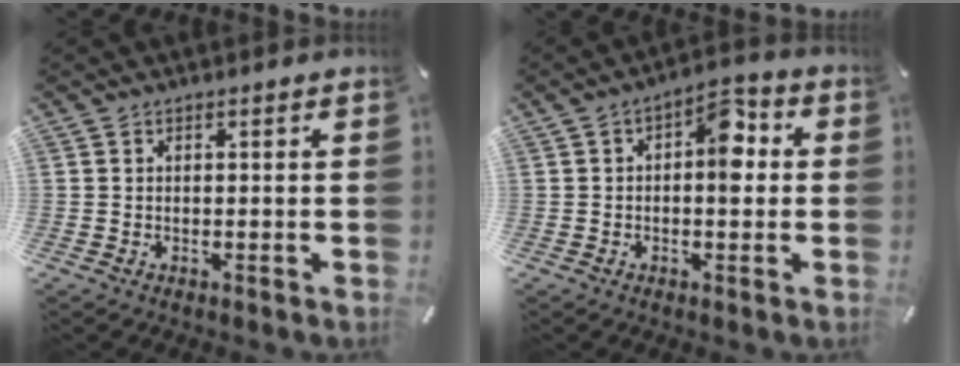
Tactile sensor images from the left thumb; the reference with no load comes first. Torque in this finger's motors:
{"motor_torque": [0.01, 1.05, 0.64, -0.64, 0.24]}